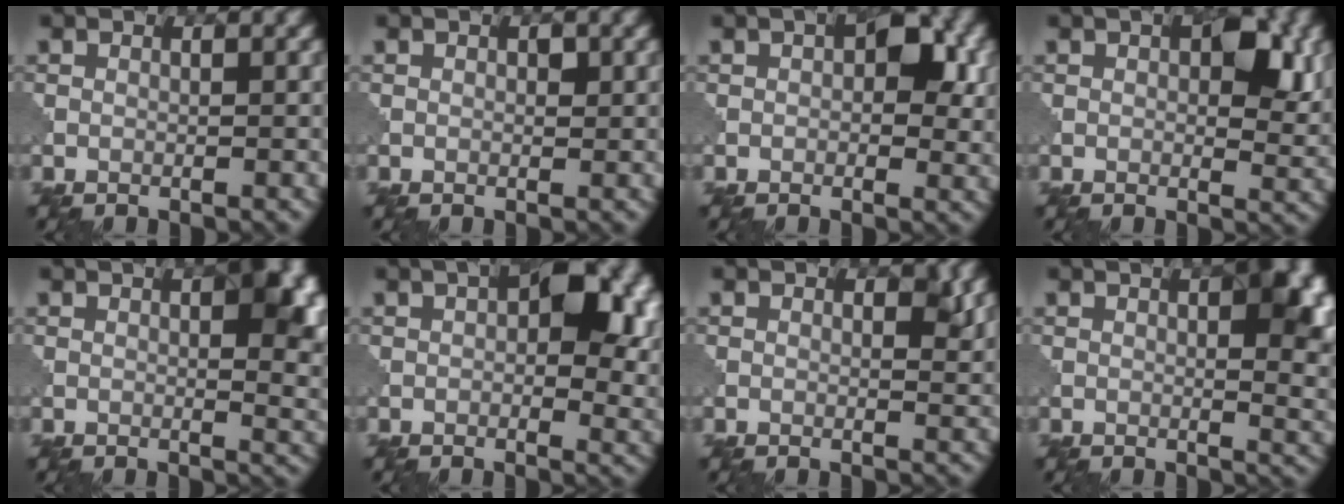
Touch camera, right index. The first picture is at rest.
{"total": 0.8, "force": [0.2, 0.5, 0.6], "torque": [-0.005, -0.003, 0.006]}
{"total": 5.2, "force": [1.0, 2.9, 4.2], "torque": [-0.046, -0.002, 0.015]}
{"total": 5.7, "force": [1.4, 2.9, 4.6], "torque": [-0.054, -0.006, 0.023]}
{"total": 7.7, "force": [1.9, 2.8, 7.0], "torque": [-0.061, -0.001, 0.026]}
{"total": 8.8, "force": [1.8, 4.8, 7.1], "torque": [-0.078, -0.001, 0.024]}
{"total": 1.8, "force": [0.8, 0.8, 1.4], "torque": [-0.015, -0.009, 0.012]}
{"total": 8.5, "force": [2.0, 3.1, 7.7], "torque": [-0.062, 0.003, 0.024]}